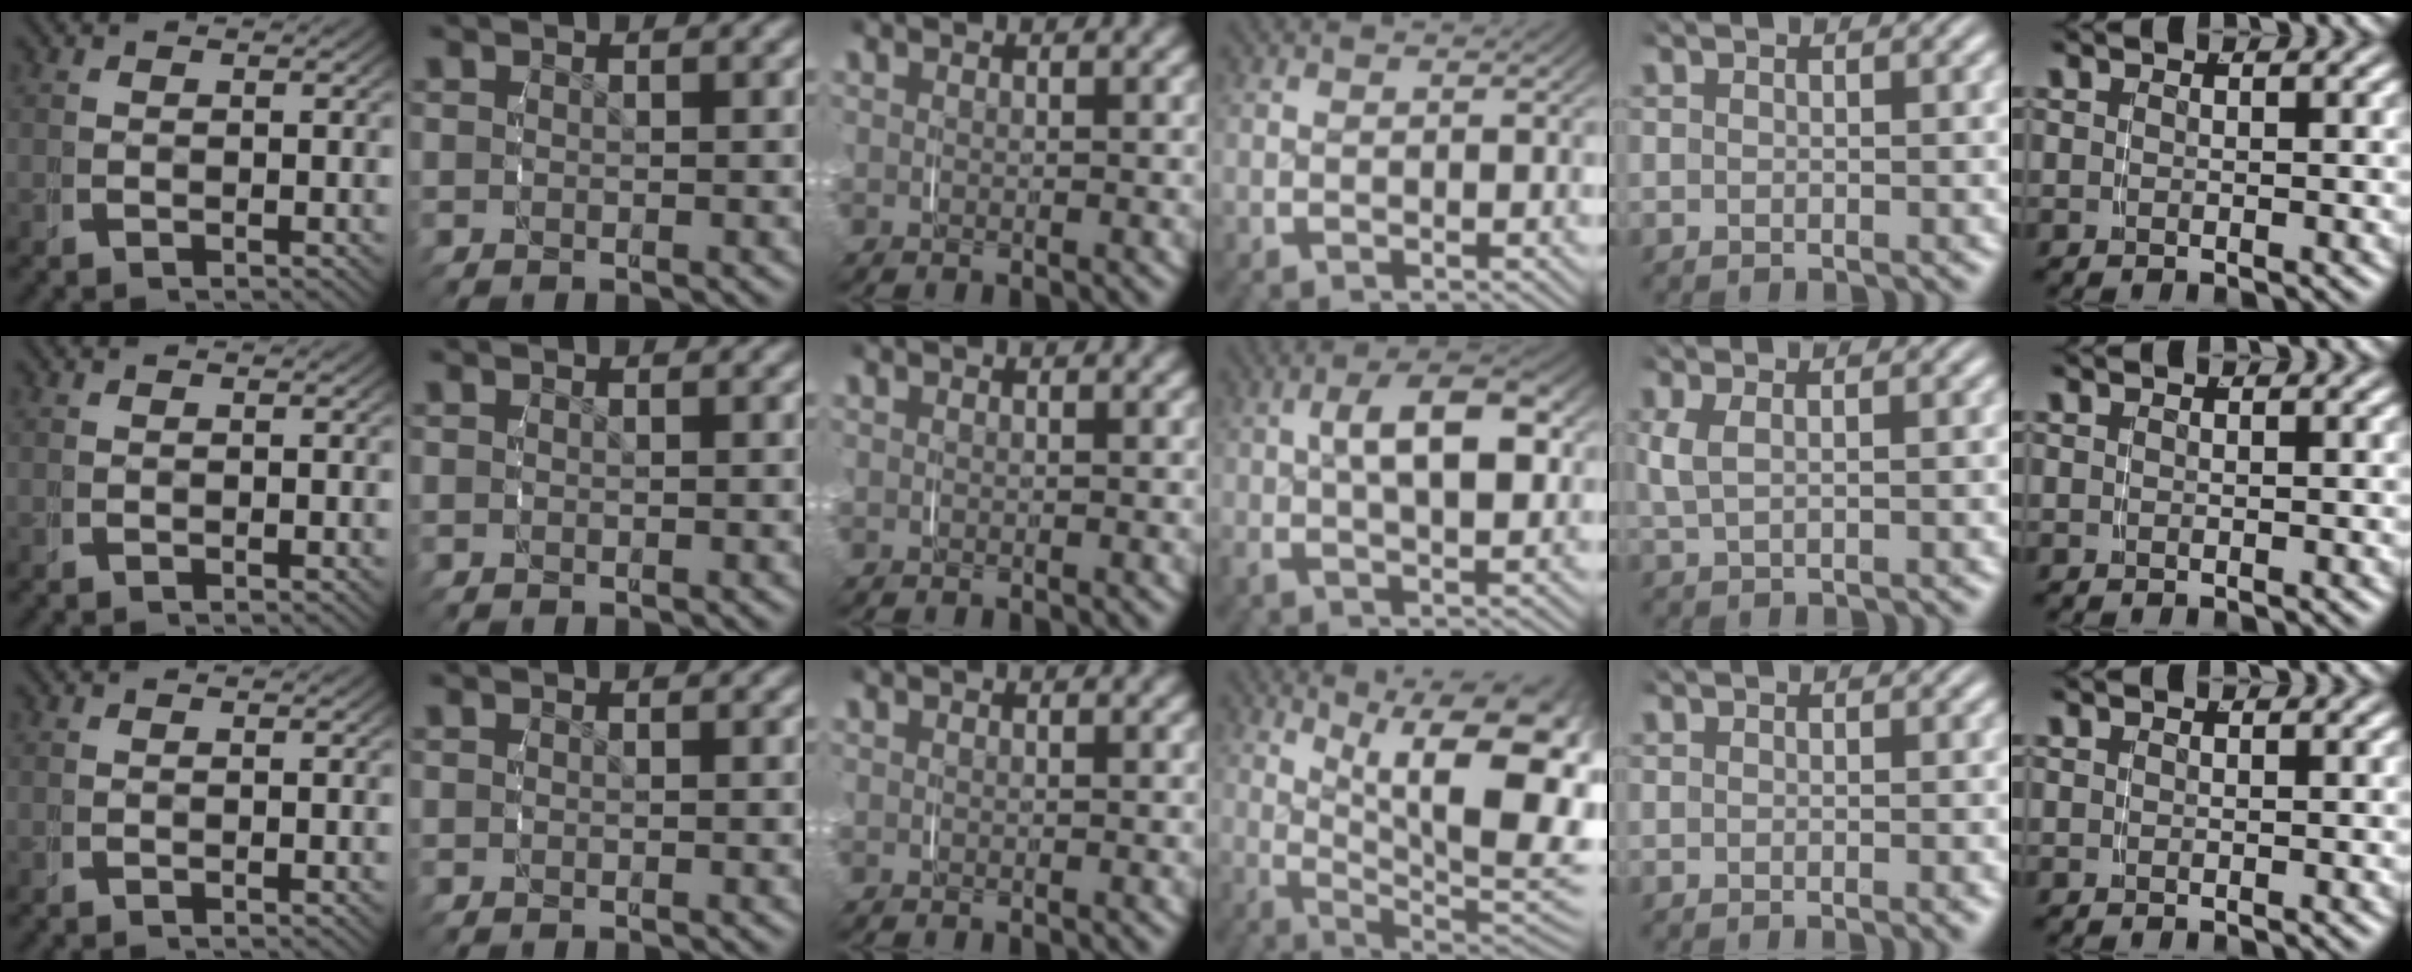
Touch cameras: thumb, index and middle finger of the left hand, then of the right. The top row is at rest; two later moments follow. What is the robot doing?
{"motion": "grasp_and_lifting", "object": "phone"}